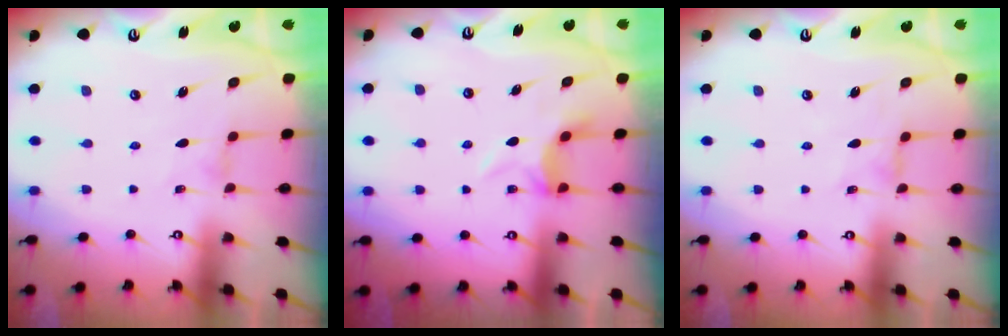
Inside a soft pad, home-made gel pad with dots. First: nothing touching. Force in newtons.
{"total": 6.2, "press": 6.1, "slide": 1.3}
{"total": 0.6, "press": 0.6, "slide": 0.3}